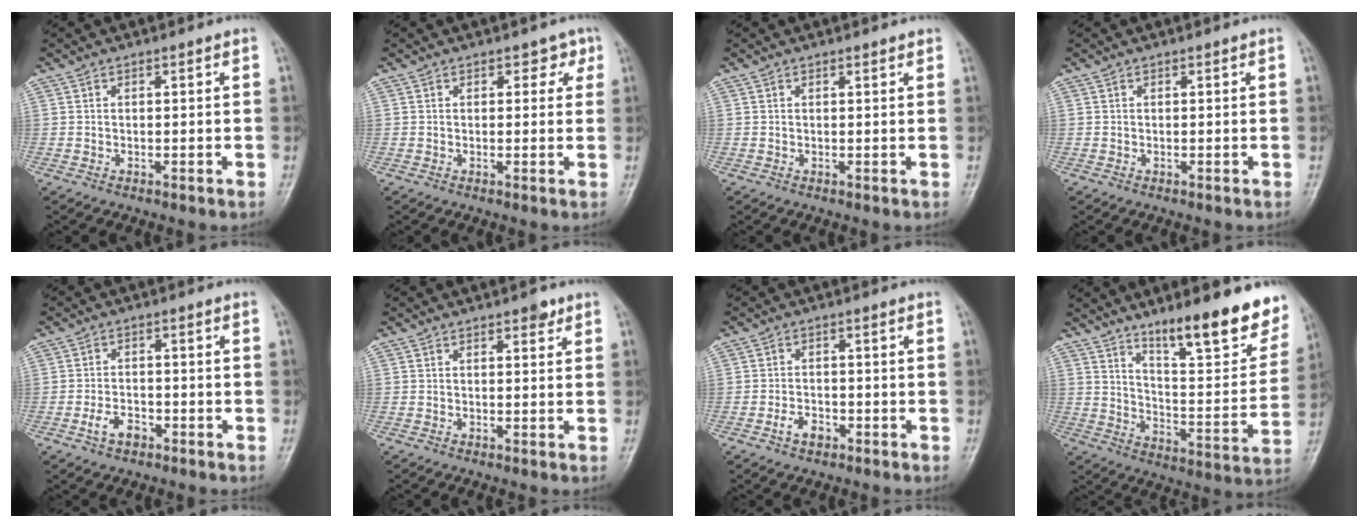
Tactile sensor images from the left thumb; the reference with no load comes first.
{"total": 2.4, "force": [1.2, 1.7, 1.3], "torque": [0.011, -0.001, 0.008]}
{"total": 0.8, "force": [0.6, 0.2, 0.4], "torque": [-0.006, -0.002, 0.007]}
{"total": 0.0}
{"total": 3.9, "force": [-2.2, 2.4, 2.2], "torque": [-0.037, 0.019, -0.040]}
{"total": 1.8, "force": [1.2, 0.8, 1.1], "torque": [-0.009, -0.004, 0.013]}
{"total": 3.2, "force": [-1.9, 2.0, 1.7], "torque": [-0.026, 0.015, -0.031]}
{"total": 19.4, "force": [13.3, 4.8, 13.4], "torque": [-0.147, -0.079, 0.206]}